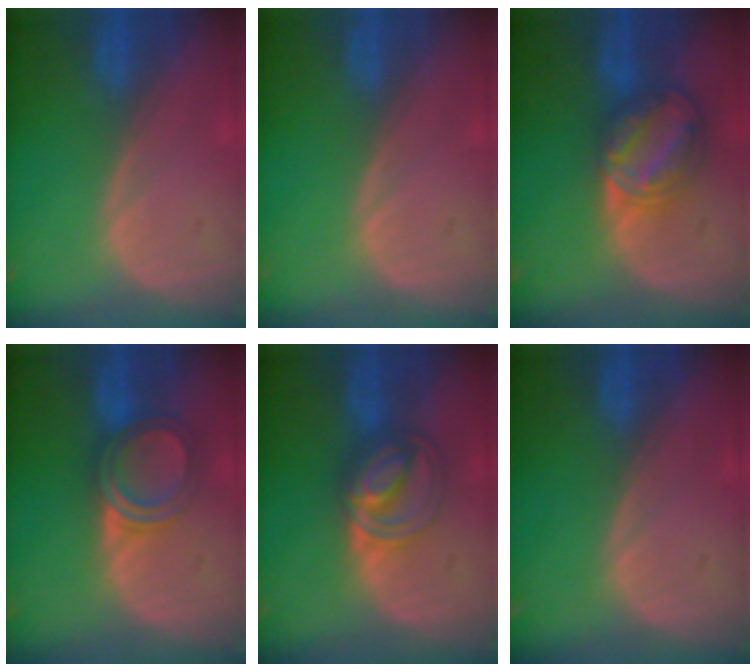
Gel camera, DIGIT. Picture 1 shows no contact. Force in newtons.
{"total": 0.0}
{"total": 8.5, "press": 7.2, "slide": 4.6}
{"total": 5.0, "press": 5.0, "slide": 0.4}
{"total": 5.8, "press": 5.8, "slide": 0.2}
{"total": 0.0}